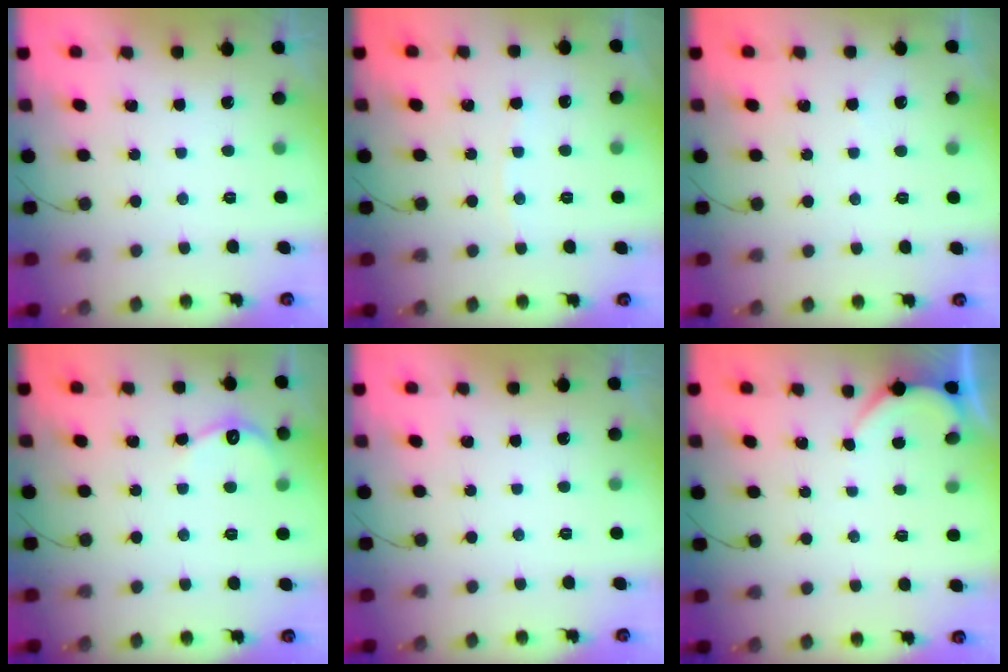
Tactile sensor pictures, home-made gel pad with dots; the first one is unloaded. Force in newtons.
{"total": 3.1, "press": 3.1, "slide": 0.6}
{"total": 1.2, "press": 1.2, "slide": 0.3}
{"total": 3.9, "press": 3.9, "slide": 0.4}
{"total": 0.0}
{"total": 2.1, "press": 2.1, "slide": 0.3}